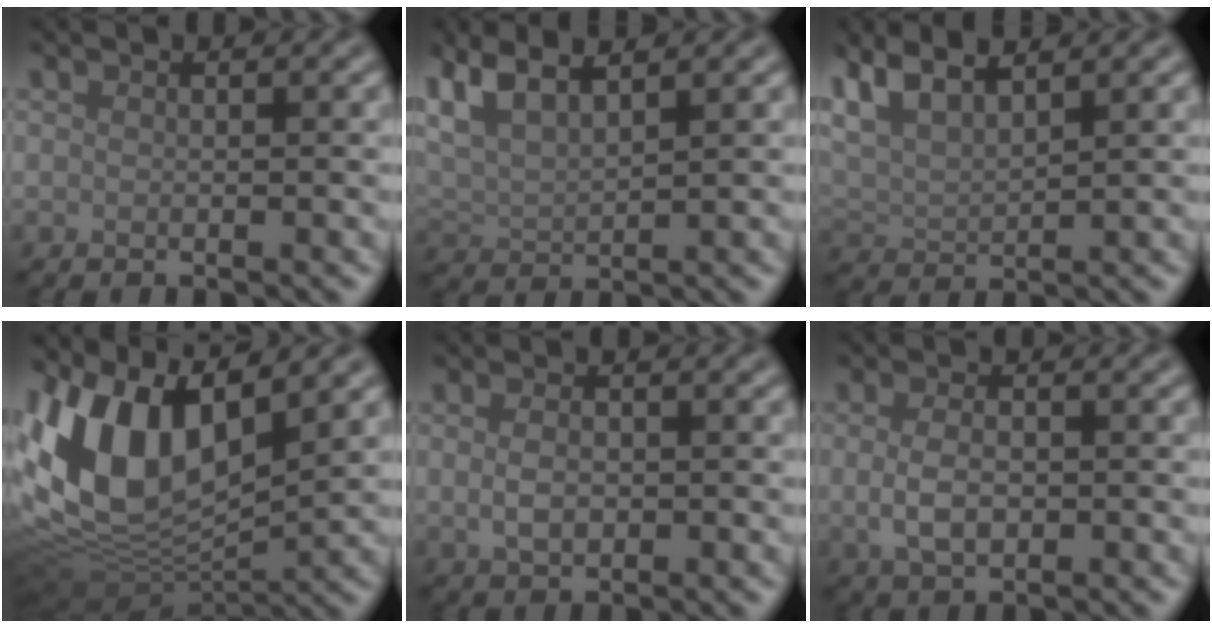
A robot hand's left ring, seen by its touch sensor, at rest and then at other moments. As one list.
[{"total": 4.2, "force": [3.2, 1.2, 2.5], "torque": [-0.062, 0.016, 0.059]}, {"total": 4.6, "force": [3.6, 1.3, 2.5], "torque": [-0.064, 0.014, 0.065]}, {"total": 11.1, "force": [3.3, 5.5, 9.0], "torque": [-0.189, 0.000, 0.058]}, {"total": 2.0, "force": [0.0, 1.3, 1.6], "torque": [-0.033, -0.001, 0.001]}, {"total": 2.9, "force": [-0.2, 1.7, 2.3], "torque": [-0.049, -0.004, -0.003]}]